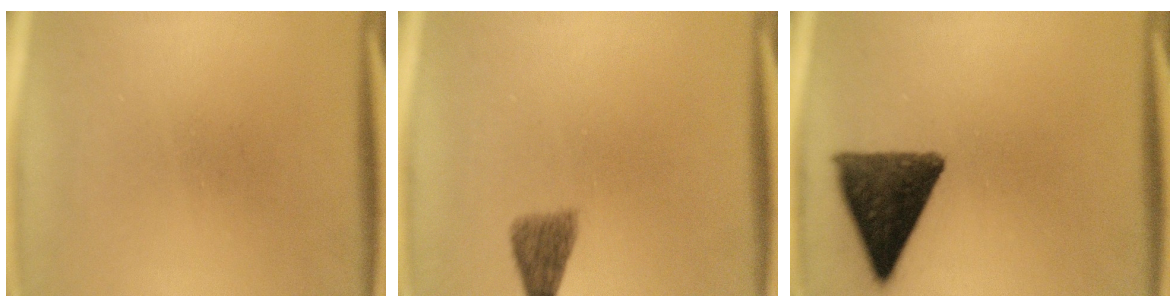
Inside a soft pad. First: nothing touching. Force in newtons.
{"total": 3.7}
{"total": 12.1}